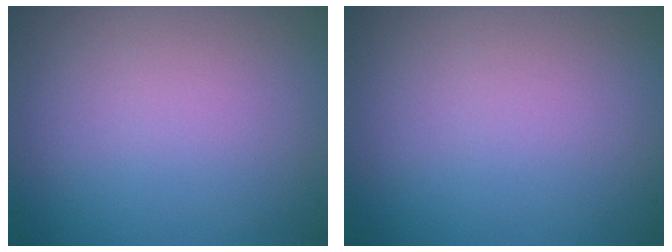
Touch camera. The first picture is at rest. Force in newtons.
{"total": 0.0}